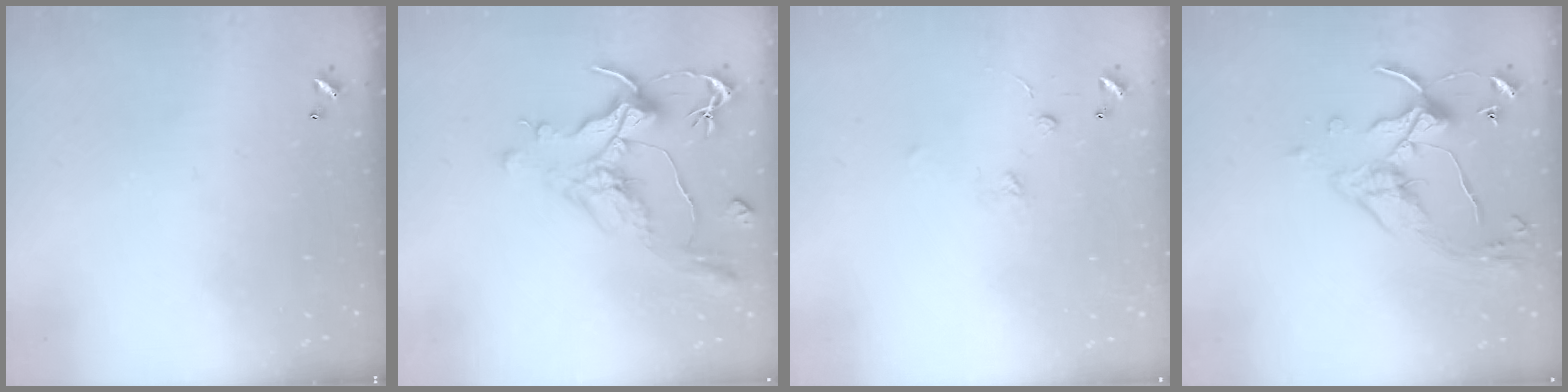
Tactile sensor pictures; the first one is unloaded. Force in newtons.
{"total": 1.1, "press": 0.2, "slide": 1.1}
{"total": 2.5, "press": 2.3, "slide": 1.0}
{"total": 6.7, "press": 6.6, "slide": 1.1}